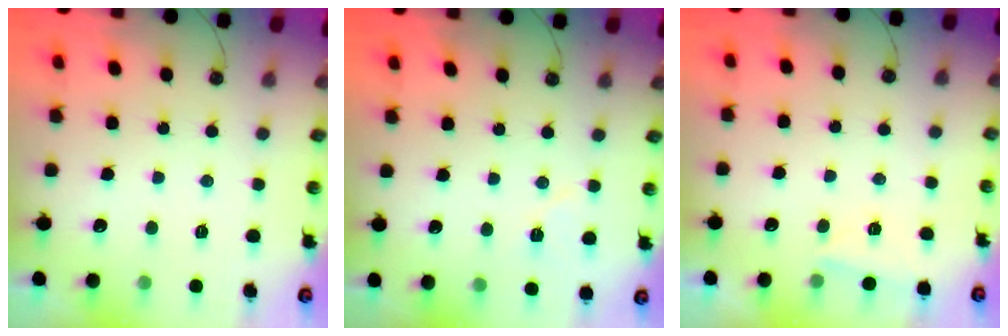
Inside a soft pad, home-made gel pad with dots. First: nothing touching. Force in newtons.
{"total": 5.7, "press": 4.1, "slide": 4.0}
{"total": 1.7, "press": 1.7, "slide": 0.5}